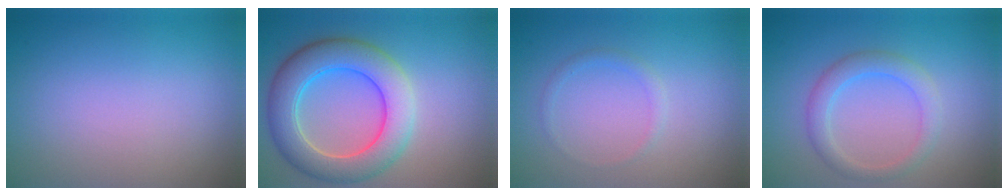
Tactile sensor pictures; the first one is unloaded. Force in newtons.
{"total": 7.5, "press": 7.5, "slide": 0.3}
{"total": 0.9, "press": 0.9, "slide": 0.1}
{"total": 2.8, "press": 2.8, "slide": 0.2}